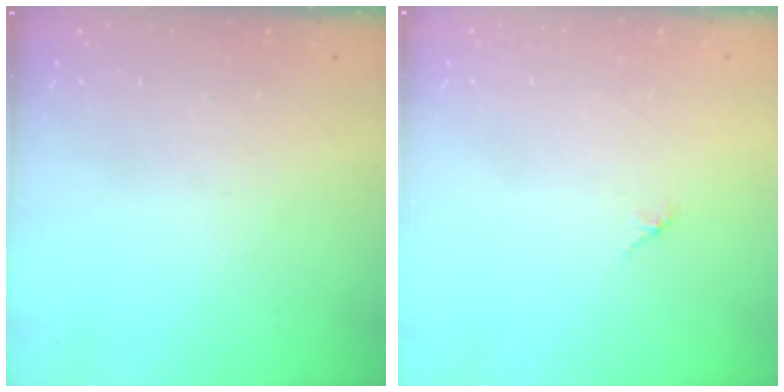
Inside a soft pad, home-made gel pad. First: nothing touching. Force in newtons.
{"total": 1.5, "press": 1.4, "slide": 0.4}